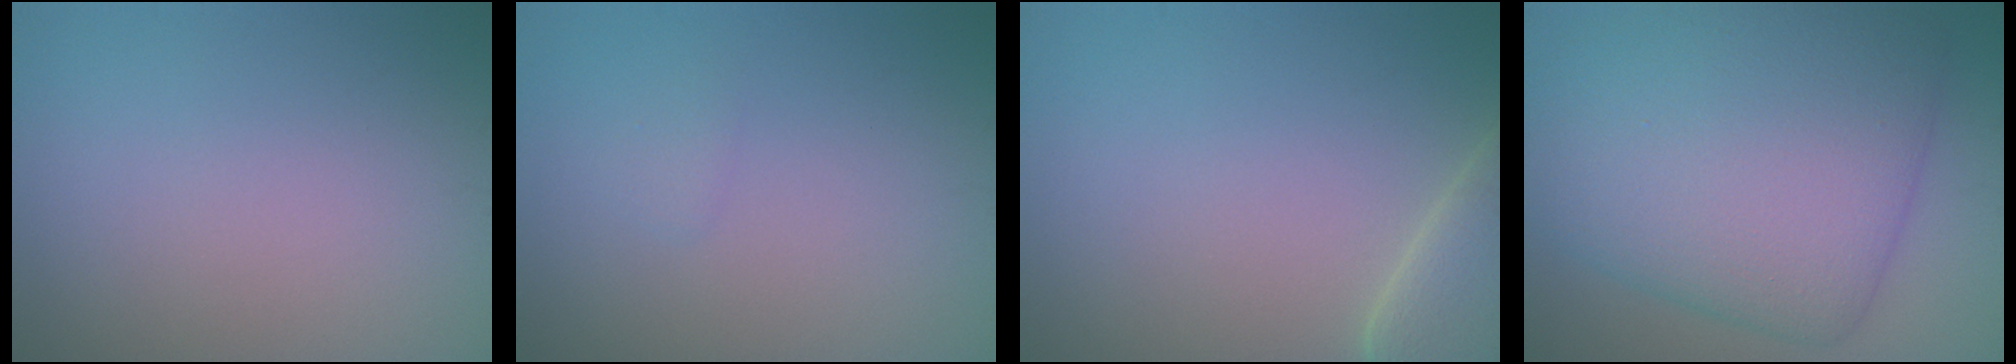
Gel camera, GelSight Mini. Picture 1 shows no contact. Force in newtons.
{"total": 0.5, "press": 0.5, "slide": 0.0}
{"total": 4.4, "press": 4.4, "slide": 0.5}
{"total": 11.0, "press": 11.0, "slide": 0.2}